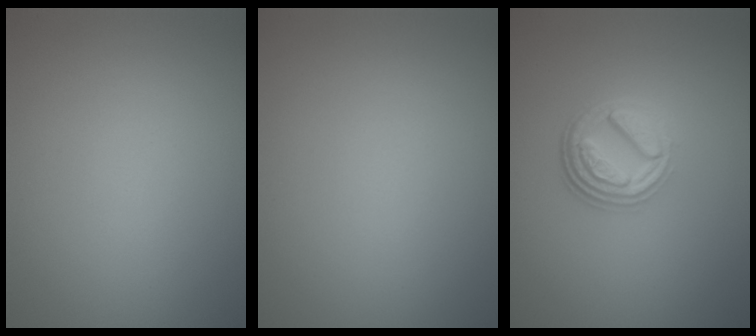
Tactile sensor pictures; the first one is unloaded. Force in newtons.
{"total": 0.0}
{"total": 4.5, "press": 3.4, "slide": 3.0}